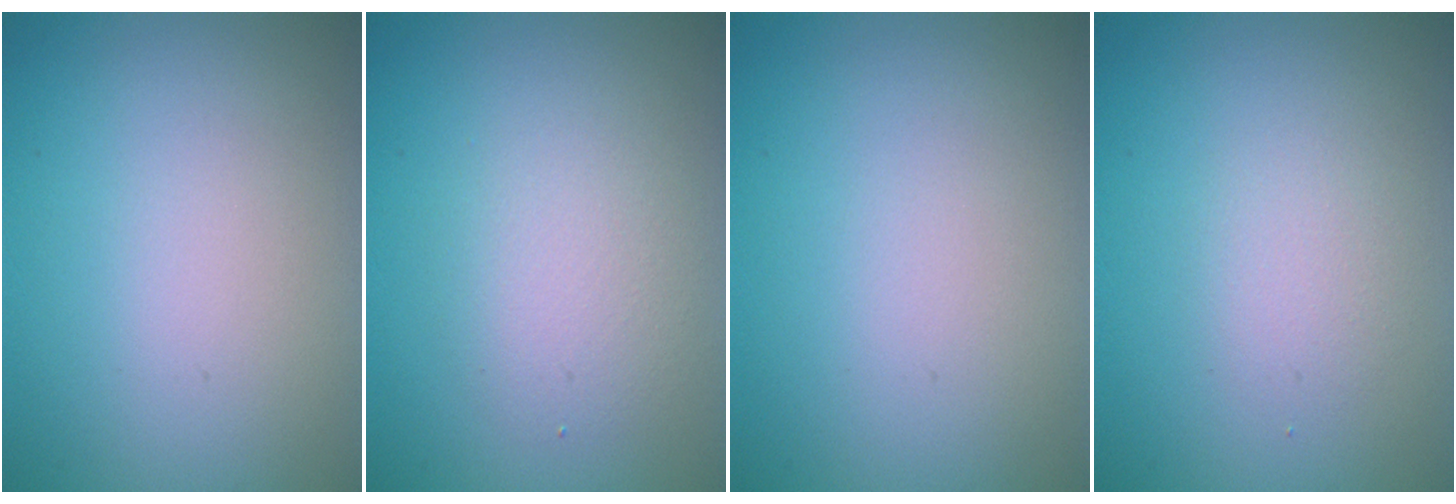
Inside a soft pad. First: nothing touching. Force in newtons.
{"total": 2.7, "press": 2.7, "slide": 0.1}
{"total": 0.0}
{"total": 1.4, "press": 1.4, "slide": 0.1}